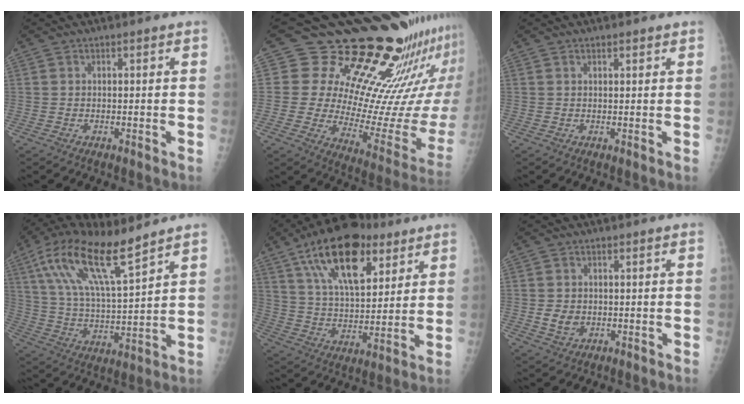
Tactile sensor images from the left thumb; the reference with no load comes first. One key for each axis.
{"total": 23.3, "fx": 18.4, "fy": 6.5, "fz": 12.8, "tx": -0.133, "ty": -0.161, "tz": 0.255}
{"total": 0.9, "fx": 0.7, "fy": 0.3, "fz": 0.5, "tx": -0.006, "ty": -0.003, "tz": 0.010}
{"total": 16.4, "fx": 10.5, "fy": 3.8, "fz": 12.0, "tx": -0.216, "ty": -0.038, "tz": 0.205}
{"total": 21.3, "fx": 11.2, "fy": 10.1, "fz": 15.0, "tx": -0.225, "ty": -0.029, "tz": 0.193}
{"total": 3.4, "fx": -0.3, "fy": 2.8, "fz": 2.0, "tx": -0.024, "ty": -0.001, "tz": 0.002}